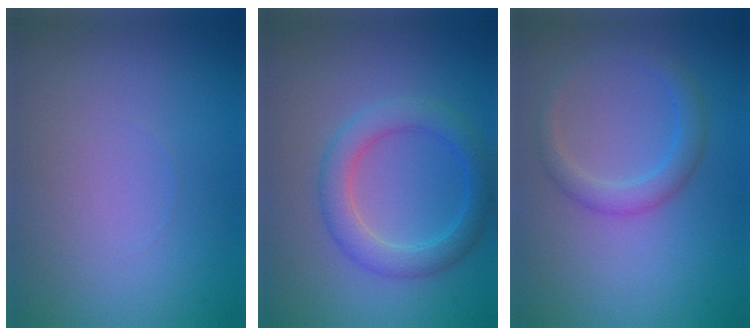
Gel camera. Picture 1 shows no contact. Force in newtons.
{"total": 3.7, "press": 3.7, "slide": 0.2}
{"total": 2.4, "press": 2.4, "slide": 0.1}